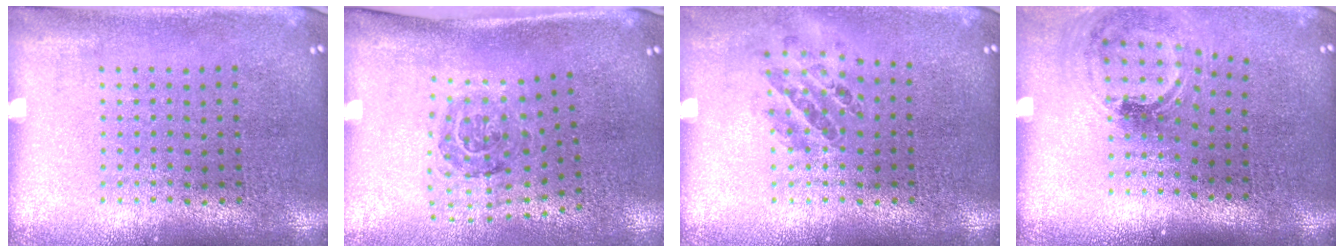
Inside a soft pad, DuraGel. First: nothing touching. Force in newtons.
{"total": 1.3, "press": 1.1, "slide": 0.7}
{"total": 0.9, "press": 0.9, "slide": 0.3}
{"total": 1.2, "press": 1.0, "slide": 0.6}